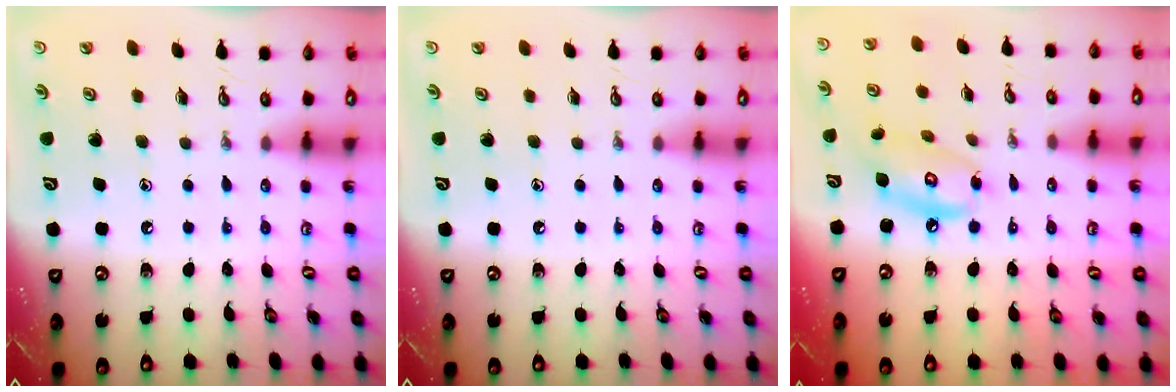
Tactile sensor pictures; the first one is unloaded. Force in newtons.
{"total": 0.0}
{"total": 10.2, "press": 10.2, "slide": 0.5}